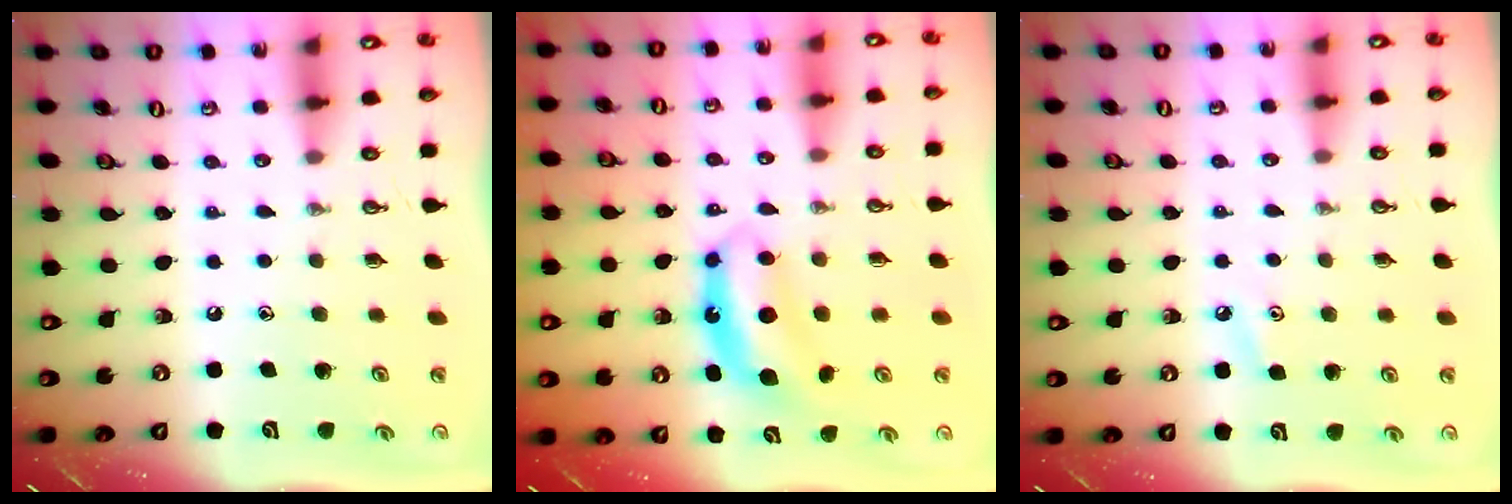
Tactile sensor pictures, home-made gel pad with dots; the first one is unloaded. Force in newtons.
{"total": 6.8, "press": 6.8, "slide": 0.2}
{"total": 3.8, "press": 3.8, "slide": 0.6}